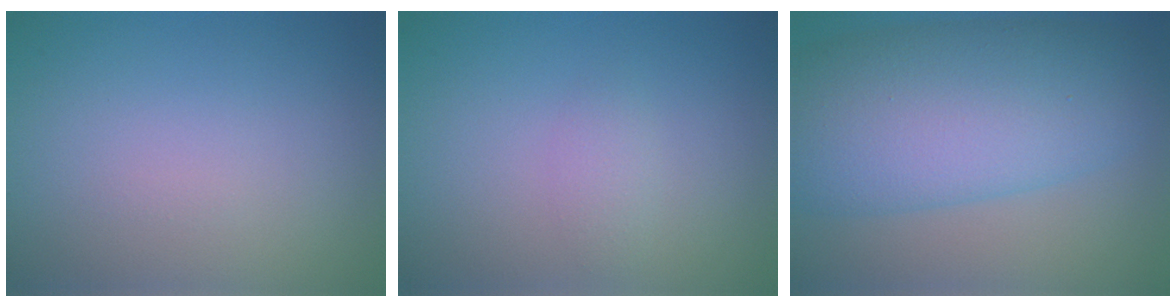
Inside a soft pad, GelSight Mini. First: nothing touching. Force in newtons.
{"total": 1.2, "press": 1.2, "slide": 0.0}
{"total": 11.6, "press": 11.6, "slide": 0.2}